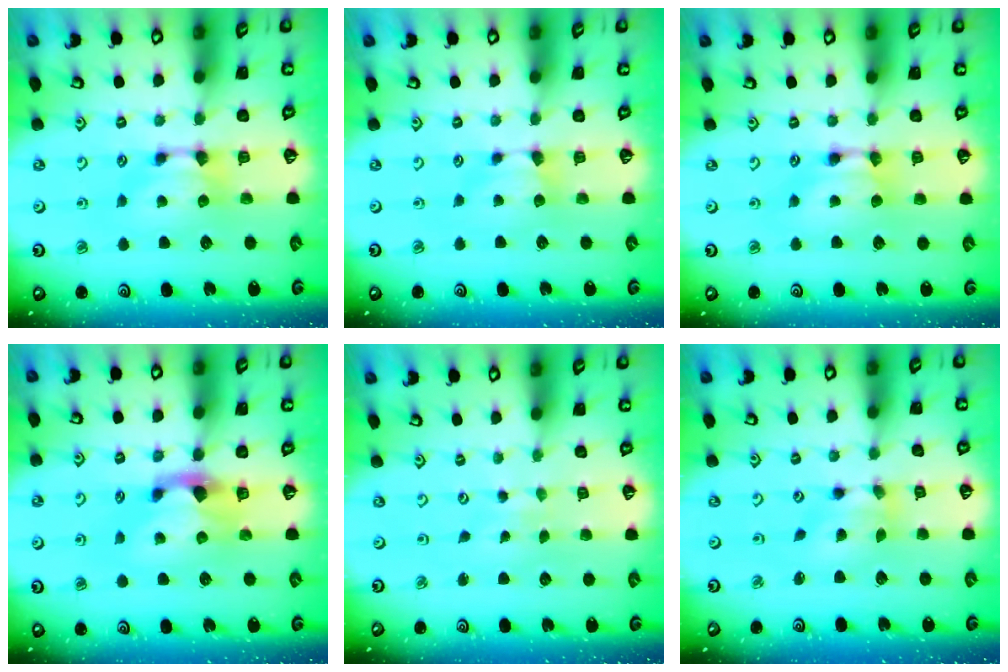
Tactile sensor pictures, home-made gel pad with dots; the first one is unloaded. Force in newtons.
{"total": 1.0, "press": 0.9, "slide": 0.3}
{"total": 1.6, "press": 1.6, "slide": 0.1}
{"total": 2.1, "press": 1.7, "slide": 1.2}
{"total": 4.7, "press": 4.7, "slide": 0.2}
{"total": 2.7, "press": 2.3, "slide": 1.4}